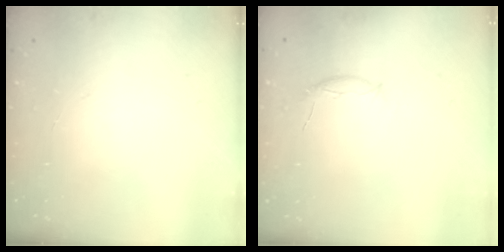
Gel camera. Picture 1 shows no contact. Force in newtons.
{"total": 5.6, "press": 5.5, "slide": 0.9}